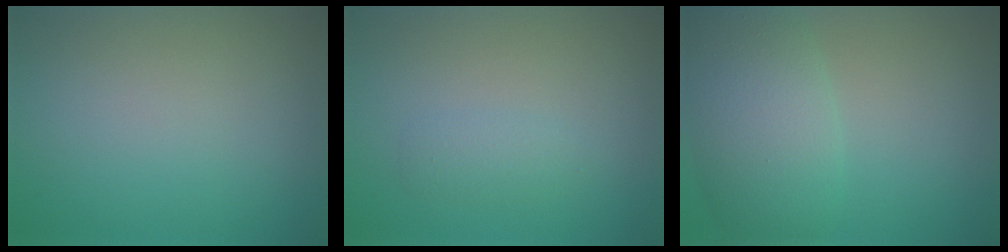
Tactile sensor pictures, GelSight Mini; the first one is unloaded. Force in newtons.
{"total": 1.5, "press": 1.4, "slide": 0.1}
{"total": 6.8, "press": 6.8, "slide": 0.4}